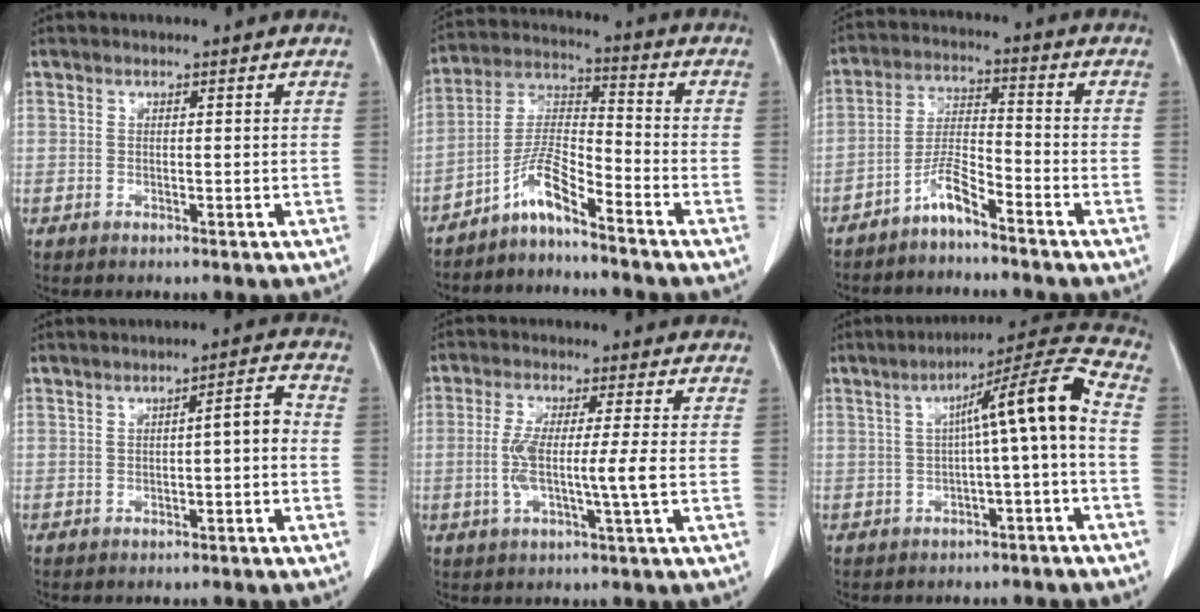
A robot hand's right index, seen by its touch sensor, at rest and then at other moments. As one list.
[{"total": 7.0, "force": [-5.3, 0.5, 4.5], "torque": [-0.100, 0.008, -0.103]}, {"total": 5.2, "force": [-4.2, 0.5, 3.1], "torque": [-0.068, -0.002, -0.082]}, {"total": 3.6, "force": [-0.7, 0.6, 3.5], "torque": [-0.045, 0.015, -0.010]}, {"total": 6.7, "force": [-1.0, -0.4, 6.6], "torque": [-0.131, -0.005, -0.018]}, {"total": 10.3, "force": [-0.7, 0.0, 10.3], "torque": [-0.149, 0.034, -0.012]}]